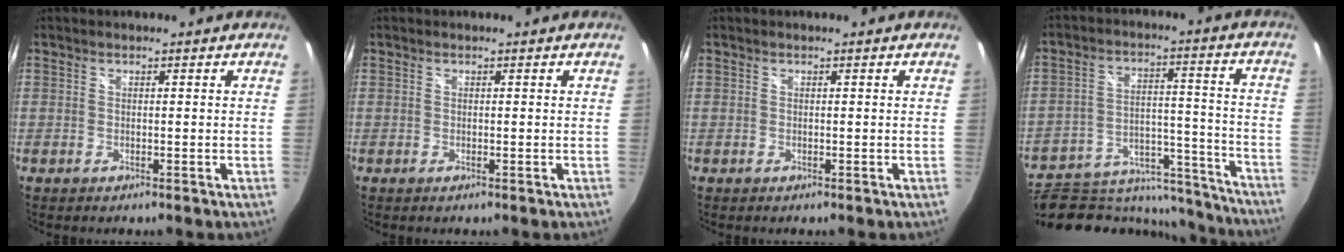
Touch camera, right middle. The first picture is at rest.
{"total": 0.0}
{"total": 0.0}
{"total": 20.1, "force": [-16.1, 9.5, 7.5], "torque": [-0.137, 0.040, -0.197]}